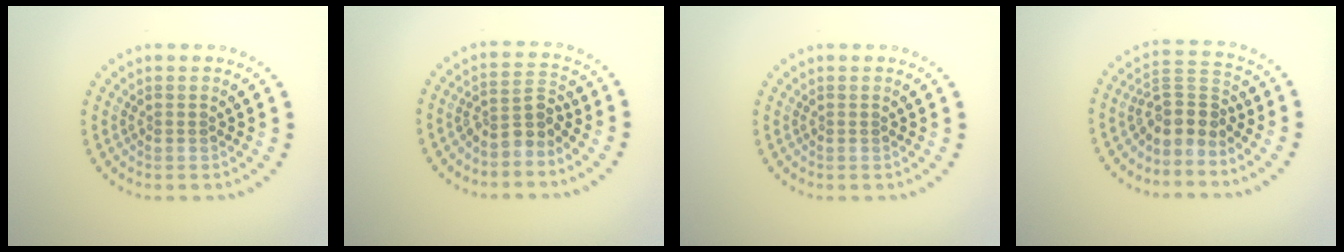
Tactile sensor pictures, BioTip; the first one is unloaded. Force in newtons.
{"total": 2.7, "press": 2.0, "slide": 1.8}
{"total": 0.0}
{"total": 3.3, "press": 2.5, "slide": 2.1}